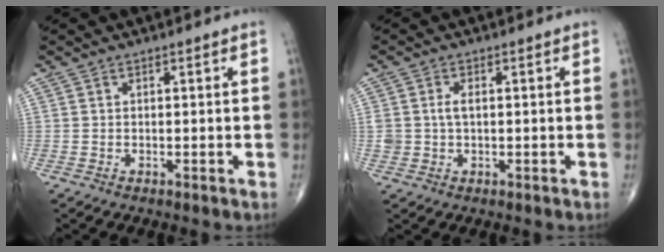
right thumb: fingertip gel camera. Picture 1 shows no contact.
{"total": 2.8, "force": [0.3, 1.8, 2.1], "torque": [-0.041, 0.002, 0.007]}